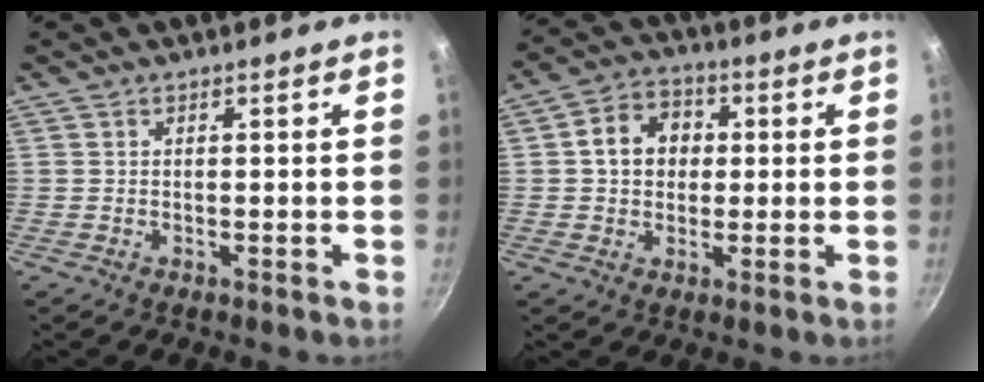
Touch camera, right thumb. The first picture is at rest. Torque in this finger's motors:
{"motor_torque": [-0.63, 0.83, 0.81, 0.07, 0.03]}